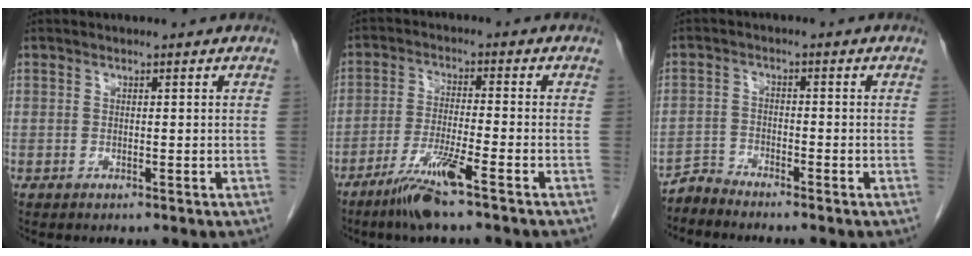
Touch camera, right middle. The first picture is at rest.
{"total": 7.2, "force": [-4.7, -0.6, 5.4], "torque": [-0.106, -0.019, -0.094]}
{"total": 2.6, "force": [-2.5, -0.3, -0.7], "torque": [0.021, -0.013, -0.051]}